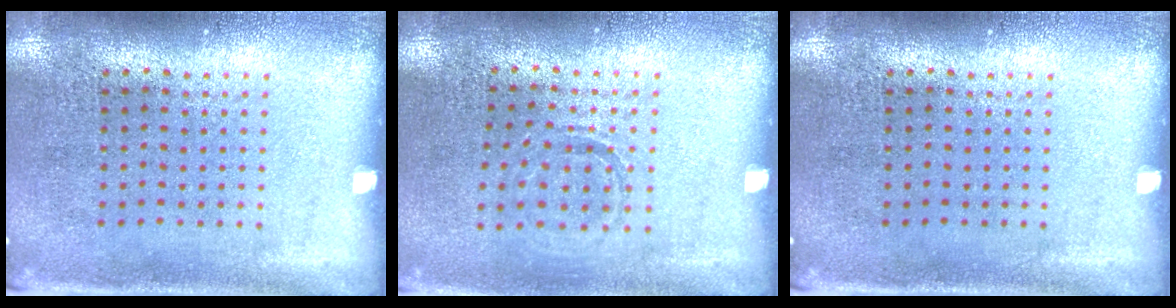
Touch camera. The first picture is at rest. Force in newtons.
{"total": 0.8, "press": 0.8, "slide": 0.2}
{"total": 0.0}